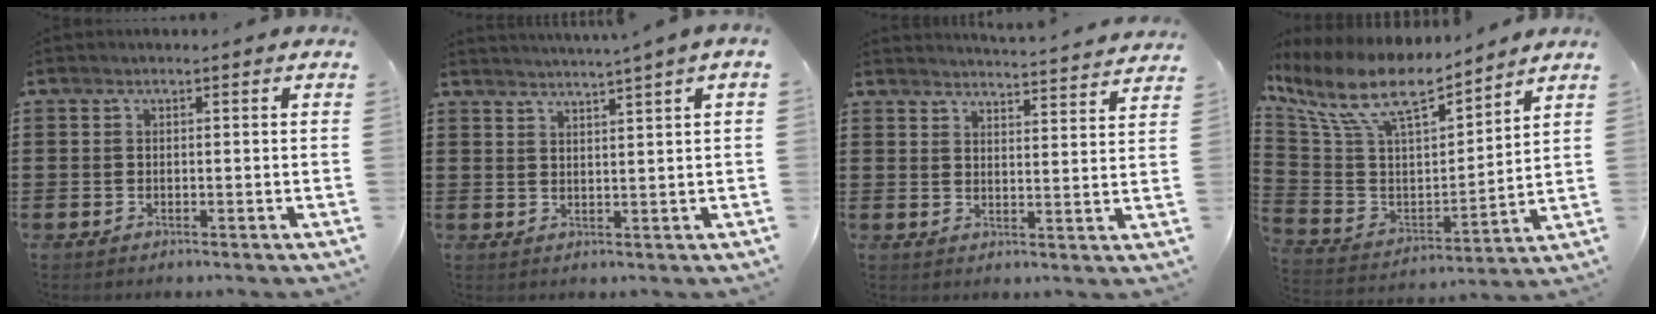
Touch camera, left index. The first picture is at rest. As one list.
[{"total": 2.1, "force": [1.8, -1.0, 0.4], "torque": [-0.011, -0.009, 0.033]}, {"total": 3.7, "force": [3.6, -0.7, 0.0], "torque": [-0.006, -0.032, 0.060]}, {"total": 11.7, "force": [8.5, 3.6, 7.2], "torque": [-0.170, -0.047, 0.149]}]